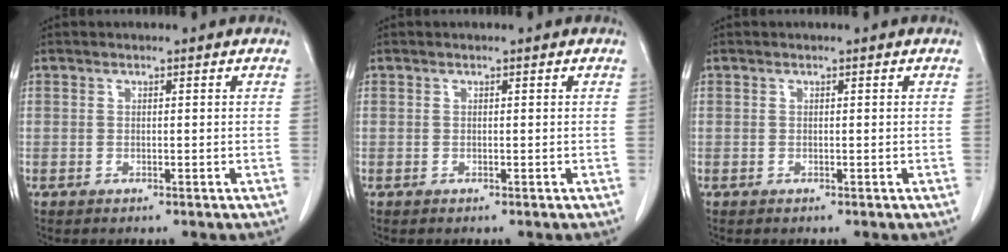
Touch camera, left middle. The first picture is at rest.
{"total": 0.0}
{"total": 0.0}